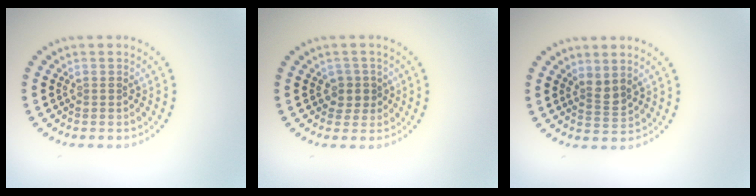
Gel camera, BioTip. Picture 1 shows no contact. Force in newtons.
{"total": 1.8, "press": 1.4, "slide": 1.1}
{"total": 1.8, "press": 1.3, "slide": 1.2}